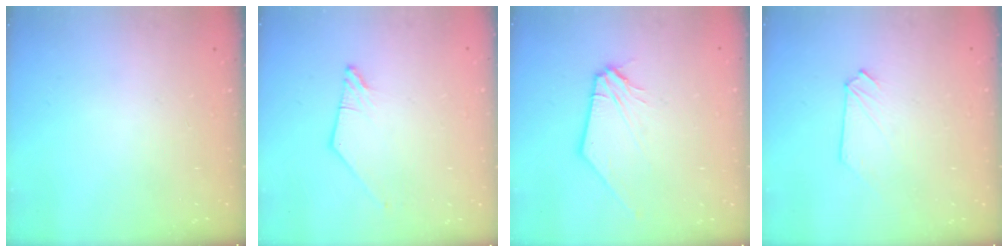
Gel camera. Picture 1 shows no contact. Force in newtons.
{"total": 0.8, "press": 0.8, "slide": 0.2}
{"total": 3.9, "press": 3.8, "slide": 0.8}
{"total": 0.0}